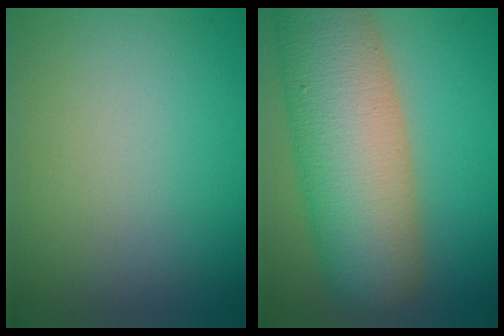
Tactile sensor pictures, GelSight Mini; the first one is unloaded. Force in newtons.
{"total": 12.3, "press": 12.3, "slide": 0.8}